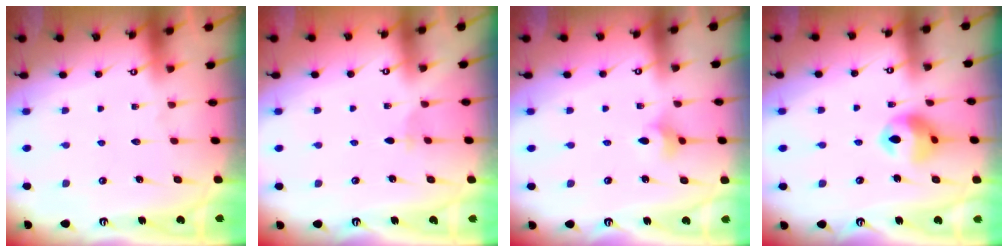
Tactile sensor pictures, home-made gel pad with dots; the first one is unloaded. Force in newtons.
{"total": 2.2, "press": 2.1, "slide": 0.5}
{"total": 3.6, "press": 3.6, "slide": 0.6}
{"total": 11.3, "press": 11.2, "slide": 1.7}